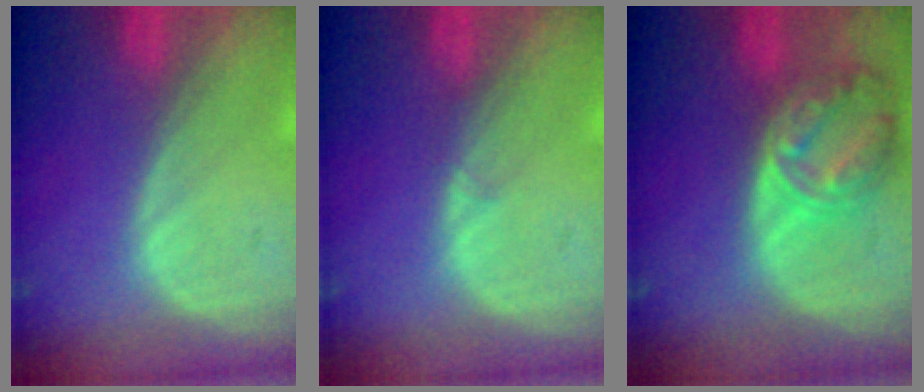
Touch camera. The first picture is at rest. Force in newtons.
{"total": 0.6, "press": 0.6, "slide": 0.1}
{"total": 8.2, "press": 7.1, "slide": 4.1}